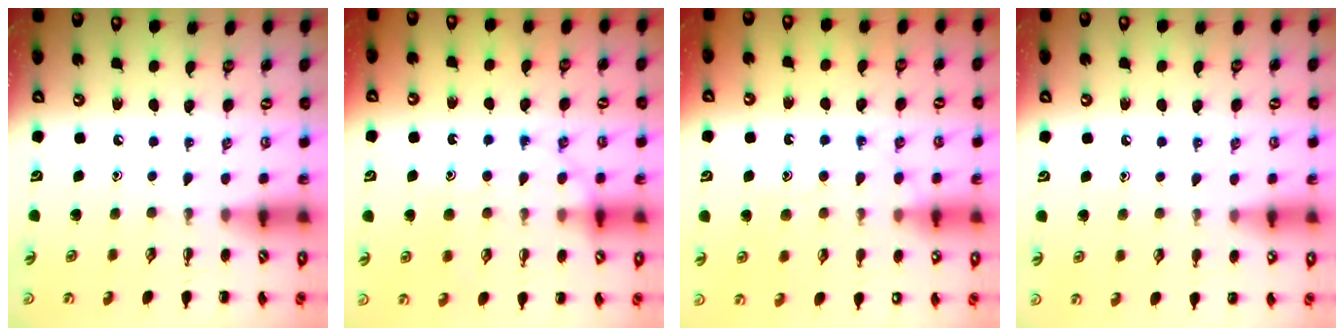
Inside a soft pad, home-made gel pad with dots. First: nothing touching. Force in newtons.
{"total": 12.5, "press": 12.5, "slide": 0.9}
{"total": 11.5, "press": 11.5, "slide": 0.8}
{"total": 5.4, "press": 5.2, "slide": 1.6}